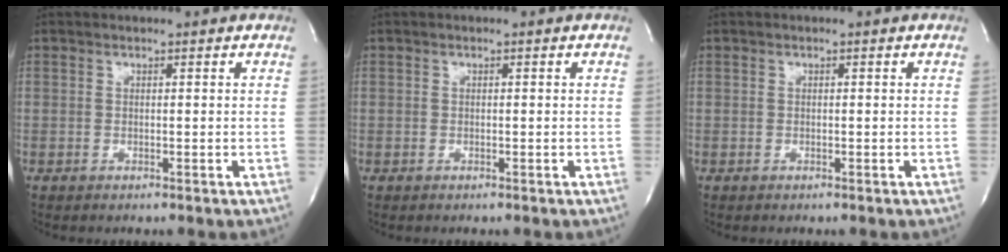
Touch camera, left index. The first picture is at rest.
{"total": 0.0}
{"total": 0.0}